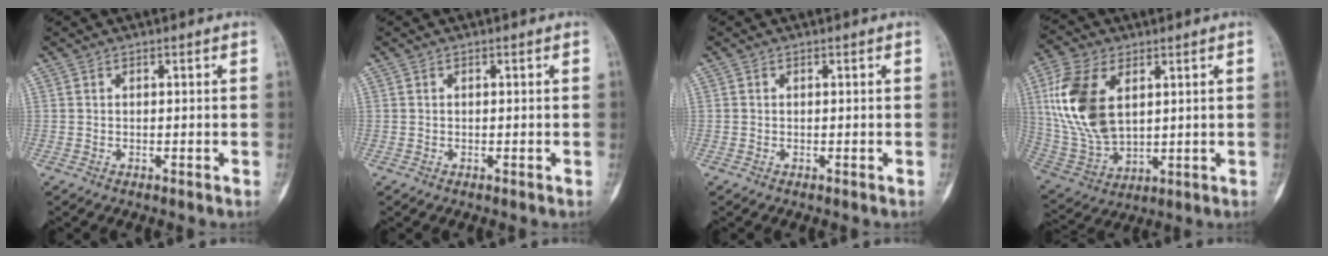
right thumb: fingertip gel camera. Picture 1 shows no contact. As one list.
[{"total": 0.0}, {"total": 0.0}, {"total": 16.5, "force": [4.3, 9.8, 12.6], "torque": [-0.258, -0.012, 0.095]}]